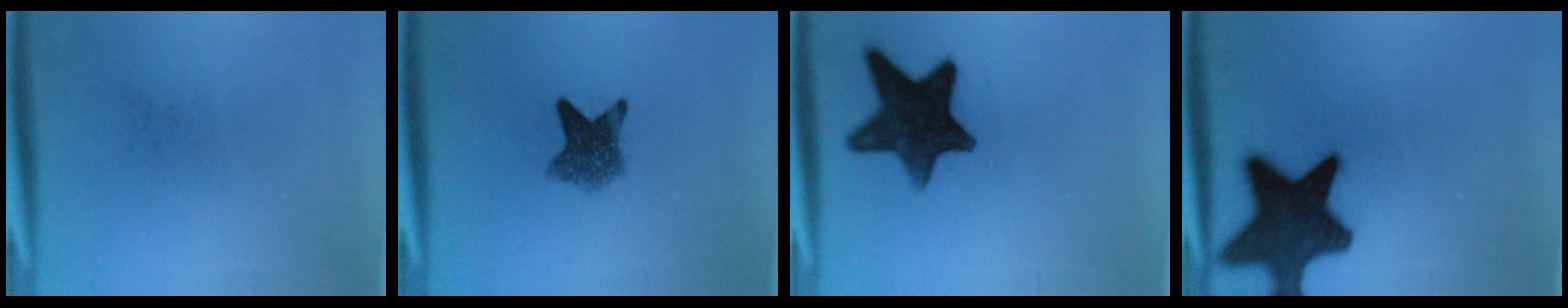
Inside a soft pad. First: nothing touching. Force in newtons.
{"total": 5.9}
{"total": 13.9}
{"total": 17.2}